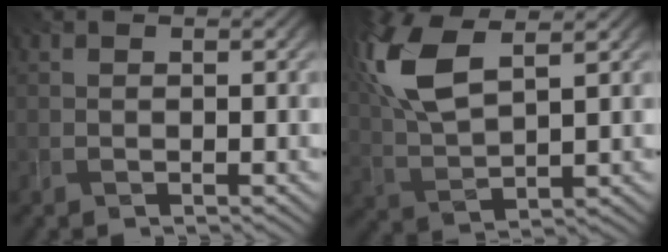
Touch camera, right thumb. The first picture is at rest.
{"total": 11.0, "force": [4.6, 4.6, 8.9], "torque": [-0.237, 0.017, 0.093]}